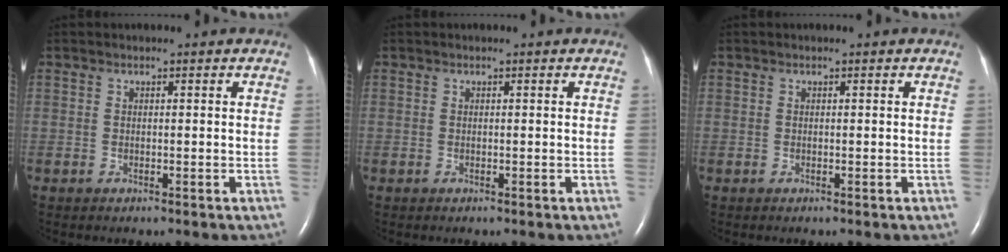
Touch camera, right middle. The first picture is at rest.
{"total": 0.0}
{"total": 0.0}